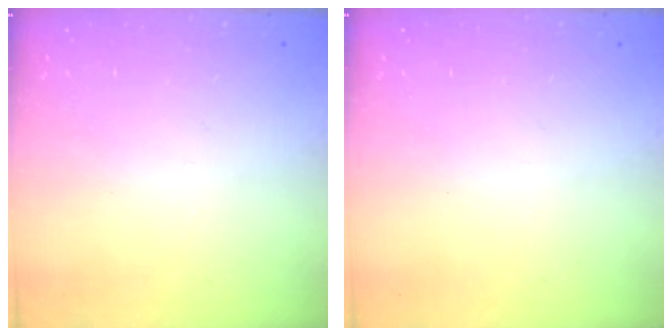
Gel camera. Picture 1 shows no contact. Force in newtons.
{"total": 0.0}